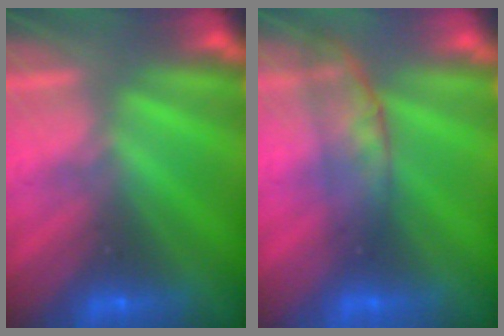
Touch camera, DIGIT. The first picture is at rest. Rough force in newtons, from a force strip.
{"total": 2.9}